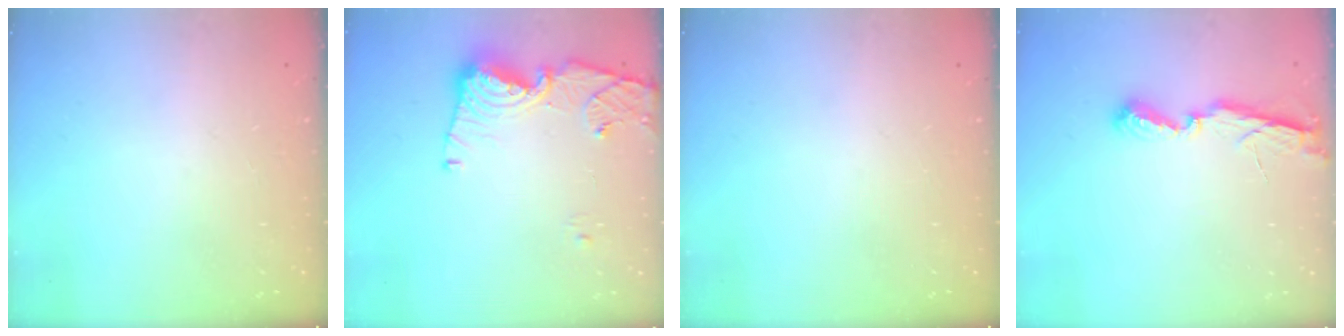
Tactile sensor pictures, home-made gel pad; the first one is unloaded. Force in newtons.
{"total": 12.8, "press": 12.7, "slide": 1.3}
{"total": 0.0}
{"total": 7.1, "press": 7.0, "slide": 0.4}